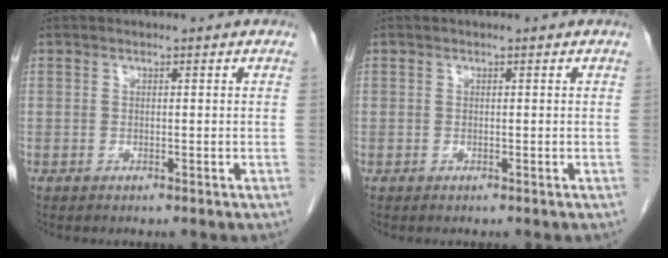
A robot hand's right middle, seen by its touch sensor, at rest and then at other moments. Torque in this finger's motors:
{"motor_torque": [0.00, 0.00, 0.00, 0.00]}